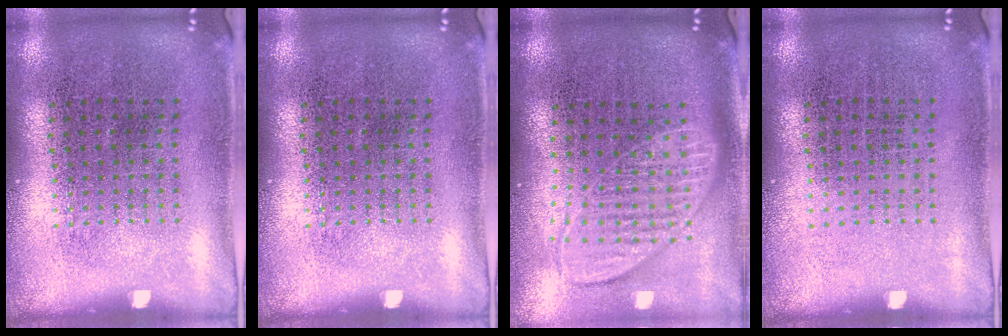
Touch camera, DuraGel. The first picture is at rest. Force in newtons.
{"total": 0.0}
{"total": 1.9, "press": 1.5, "slide": 1.1}
{"total": 0.0}